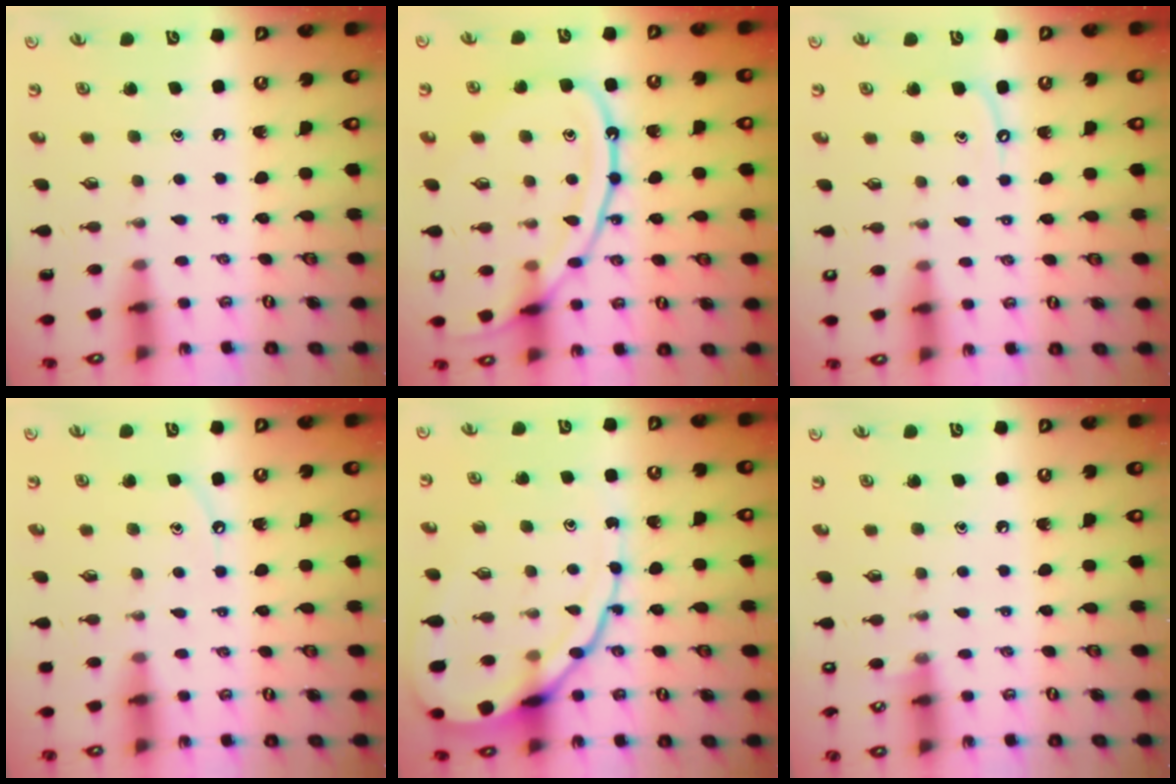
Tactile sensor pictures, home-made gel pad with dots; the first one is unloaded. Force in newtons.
{"total": 16.6, "press": 16.5, "slide": 1.4}
{"total": 3.9, "press": 3.9, "slide": 0.5}
{"total": 3.6, "press": 3.5, "slide": 0.5}
{"total": 14.9, "press": 14.8, "slide": 1.5}
{"total": 3.7, "press": 3.6, "slide": 0.4}